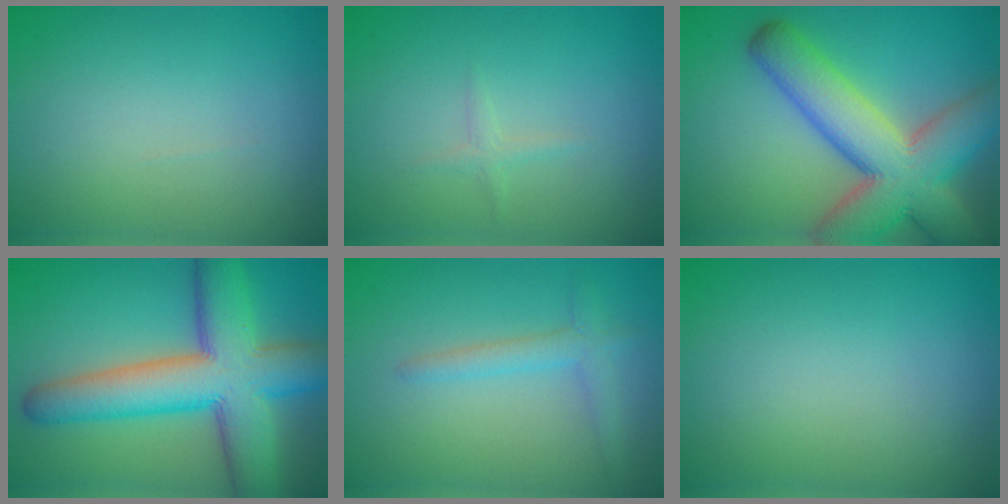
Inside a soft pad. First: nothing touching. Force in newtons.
{"total": 0.8, "press": 0.8, "slide": 0.1}
{"total": 10.8, "press": 10.8, "slide": 0.6}
{"total": 11.4, "press": 11.4, "slide": 0.6}
{"total": 2.1, "press": 2.1, "slide": 0.1}
{"total": 0.0}